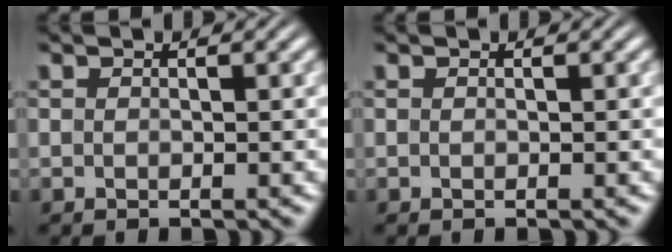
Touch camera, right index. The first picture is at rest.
{"total": 0.0}